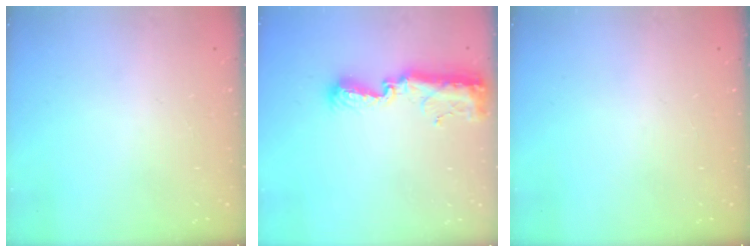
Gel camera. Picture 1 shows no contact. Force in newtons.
{"total": 14.4, "press": 13.1, "slide": 6.0}
{"total": 0.0}